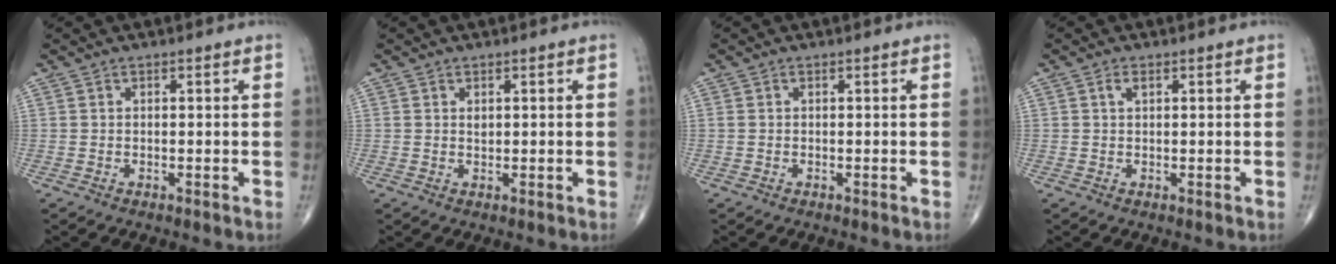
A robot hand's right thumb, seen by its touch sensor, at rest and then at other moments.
{"total": 0.7, "force": [0.3, 0.5, 0.5], "torque": [-0.001, -0.006, 0.006]}
{"total": 0.7, "force": [0.2, 0.4, 0.6], "torque": [-0.018, 0.009, 0.007]}
{"total": 1.3, "force": [0.5, 0.7, 1.0], "torque": [-0.022, 0.005, 0.010]}